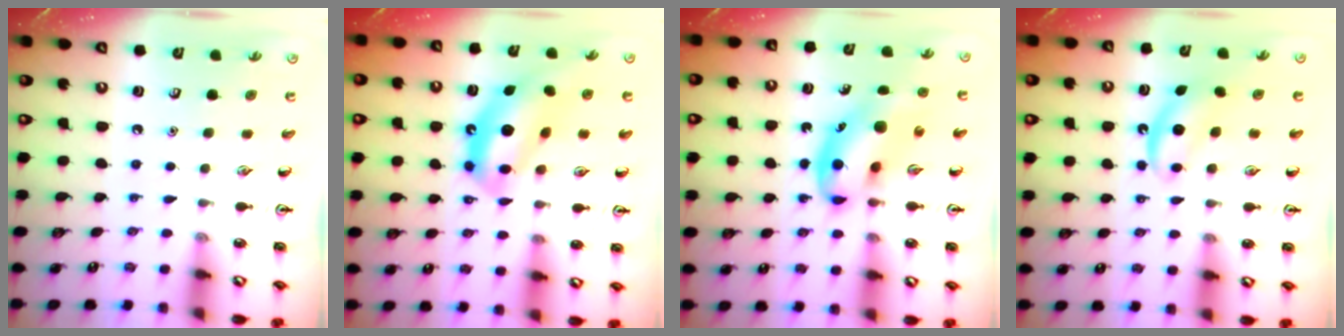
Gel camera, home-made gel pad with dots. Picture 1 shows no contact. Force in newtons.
{"total": 11.1, "press": 10.5, "slide": 3.6}
{"total": 10.6, "press": 10.2, "slide": 2.8}
{"total": 4.7, "press": 4.6, "slide": 0.7}